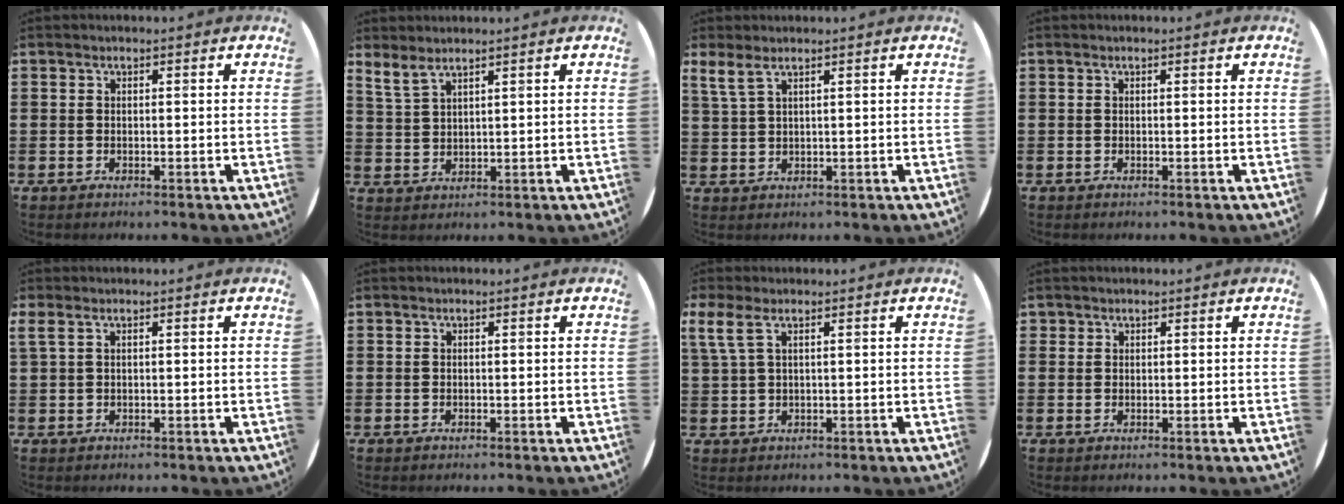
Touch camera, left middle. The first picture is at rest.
{"total": 2.4, "force": [2.2, 0.4, 1.0], "torque": [-0.024, 0.000, 0.042]}
{"total": 2.3, "force": [1.7, 0.4, 1.5], "torque": [-0.033, 0.002, 0.030]}
{"total": 0.0}
{"total": 0.7, "force": [0.4, 0.1, 0.6], "torque": [-0.013, 0.002, 0.007]}
{"total": 0.0}
{"total": 2.7, "force": [1.5, 0.6, 2.1], "torque": [-0.048, 0.003, 0.028]}
{"total": 0.7, "force": [0.5, 0.4, -0.1], "torque": [0.000, 0.003, 0.011]}